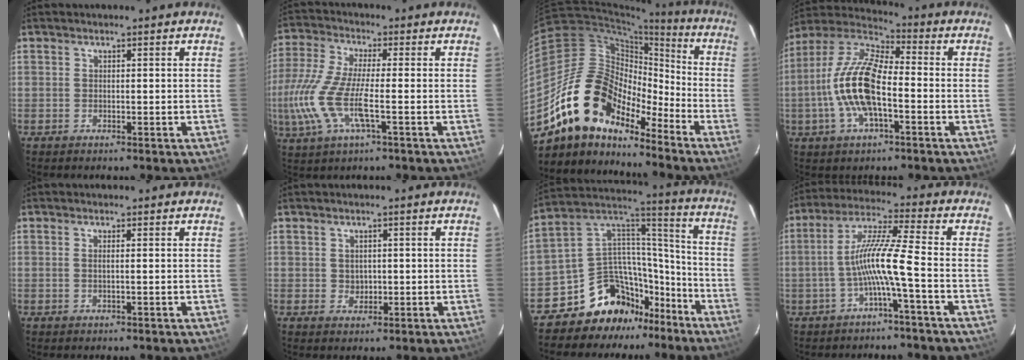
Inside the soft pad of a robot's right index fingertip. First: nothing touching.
{"total": 13.4, "force": [-3.5, 2.7, 12.7], "torque": [-0.281, -0.013, -0.069]}
{"total": 16.5, "force": [-12.3, 8.4, 7.1], "torque": [-0.136, 0.016, -0.229]}
{"total": 15.2, "force": [-3.2, 5.9, 13.6], "torque": [-0.275, 0.005, -0.069]}
{"total": 0.8, "force": [0.0, -0.3, 0.8], "torque": [-0.016, 0.000, -0.001]}
{"total": 1.9, "force": [0.2, 1.8, 0.6], "torque": [-0.006, 0.004, 0.008]}
{"total": 15.9, "force": [-12.5, 9.3, 3.5], "torque": [-0.092, 0.080, -0.203]}
{"total": 9.1, "force": [-3.1, -0.9, 8.5], "torque": [-0.178, 0.013, -0.058]}